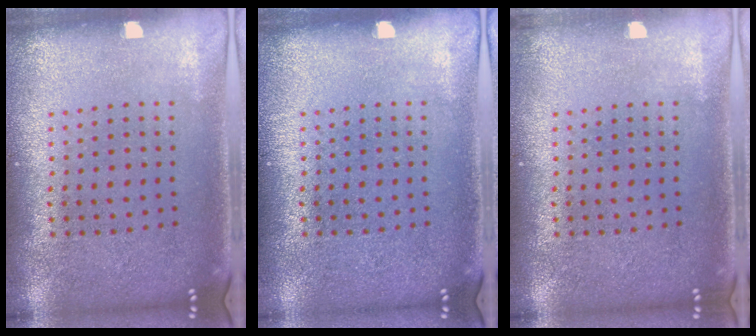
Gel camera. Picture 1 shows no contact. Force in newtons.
{"total": 0.0}
{"total": 0.5, "press": 0.5, "slide": 0.2}